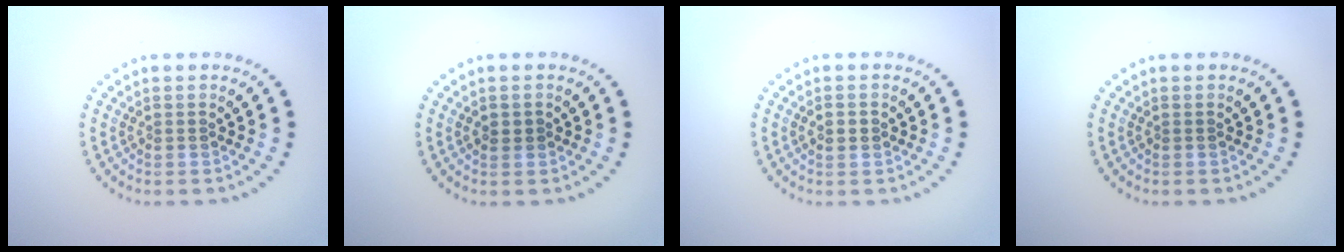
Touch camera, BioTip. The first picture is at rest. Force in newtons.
{"total": 1.1, "press": 1.1, "slide": 0.1}
{"total": 1.0, "press": 1.0, "slide": 0.2}
{"total": 0.0}